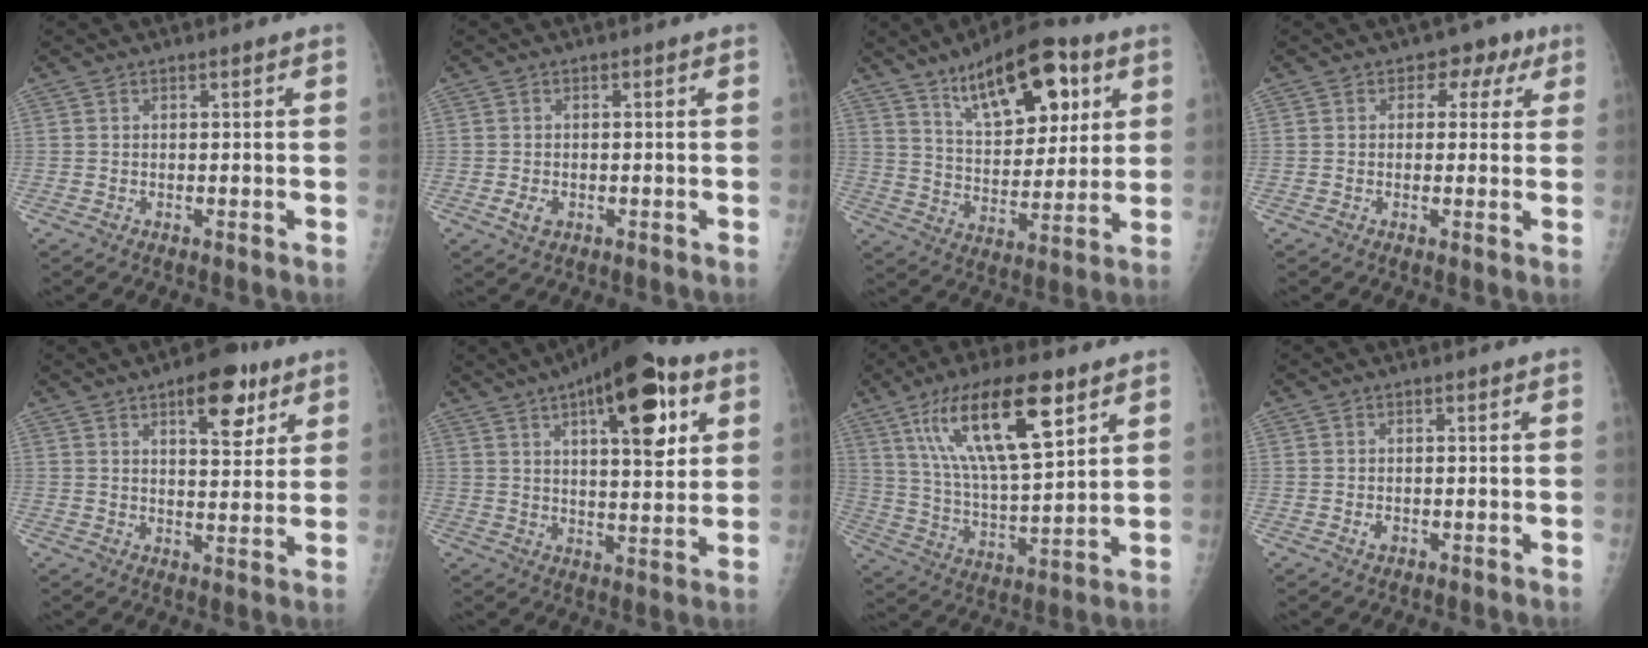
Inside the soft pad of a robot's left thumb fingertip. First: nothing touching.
{"total": 2.2, "force": [-0.7, 1.5, 1.4], "torque": [-0.023, -0.001, -0.010]}
{"total": 17.6, "force": [8.9, 8.0, 12.9], "torque": [-0.152, -0.038, 0.147]}
{"total": 5.0, "force": [1.9, 3.9, 2.5], "torque": [0.013, 0.003, 0.013]}
{"total": 9.8, "force": [5.3, 4.4, 7.0], "torque": [-0.071, -0.023, 0.072]}
{"total": 17.1, "force": [7.4, 6.3, 14.0], "torque": [-0.170, -0.016, 0.106]}
{"total": 19.1, "force": [9.7, 5.9, 15.4], "torque": [-0.256, -0.035, 0.177]}
{"total": 1.3, "force": [-0.3, 1.0, 0.7], "torque": [-0.008, 0.001, -0.002]}